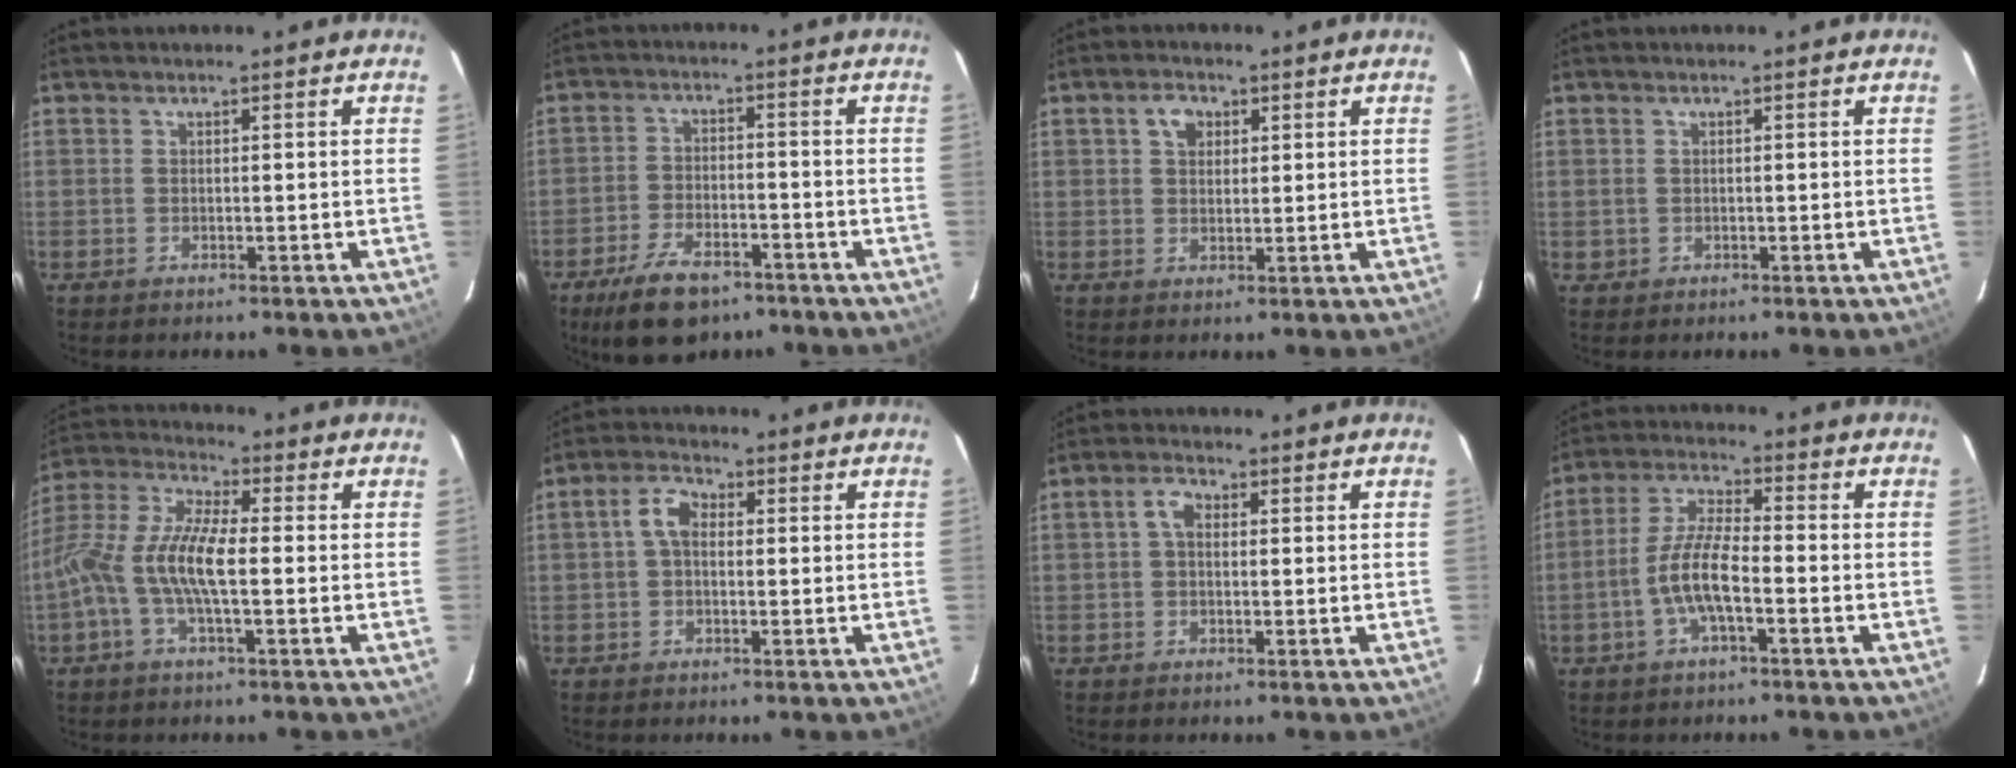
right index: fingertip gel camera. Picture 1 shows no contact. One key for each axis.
{"total": 10.9, "fx": -7.5, "fy": 5.0, "fz": 6.1, "tx": -0.140, "ty": -0.006, "tz": -0.126}
{"total": 3.7, "fx": 1.5, "fy": 2.7, "fz": 2.1, "tx": -0.031, "ty": 0.012, "tz": 0.026}
{"total": 1.2, "fx": 0.0, "fy": 1.2, "fz": 0.1, "tx": 0.002, "ty": 0.002, "tz": 0.002}
{"total": 12.0, "fx": -2.0, "fy": 3.0, "fz": 11.4, "tx": -0.236, "ty": 0.007, "tz": -0.046}
{"total": 4.2, "fx": 0.3, "fy": 2.7, "fz": 3.2, "tx": -0.065, "ty": 0.017, "tz": 0.005}
{"total": 3.0, "fx": 0.4, "fy": 1.9, "fz": 2.2, "tx": -0.044, "ty": 0.012, "tz": 0.007}
{"total": 7.9, "fx": -2.9, "fy": 1.9, "fz": 7.1, "tx": -0.153, "ty": 0.008, "tz": -0.058}